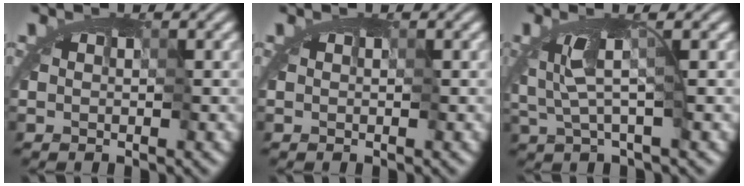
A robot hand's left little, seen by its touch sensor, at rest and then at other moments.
{"total": 0.0}
{"total": 2.0, "force": [-1.0, -0.5, 1.7], "torque": [-0.035, -0.012, -0.017]}